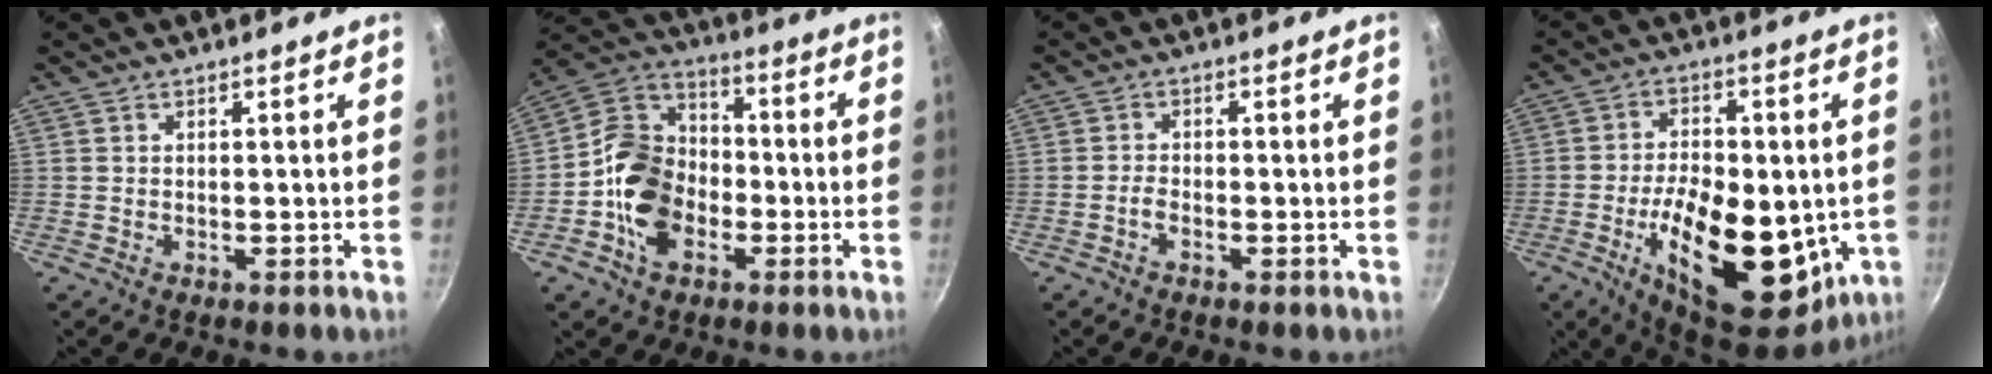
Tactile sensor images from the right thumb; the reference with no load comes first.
{"total": 14.7, "force": [-3.9, 11.0, 9.0], "torque": [-0.137, 0.036, -0.090]}
{"total": 1.6, "force": [-1.0, 0.6, 1.1], "torque": [-0.028, 0.009, -0.026]}
{"total": 23.3, "force": [-4.2, 12.2, 19.3], "torque": [-0.281, 0.000, -0.051]}